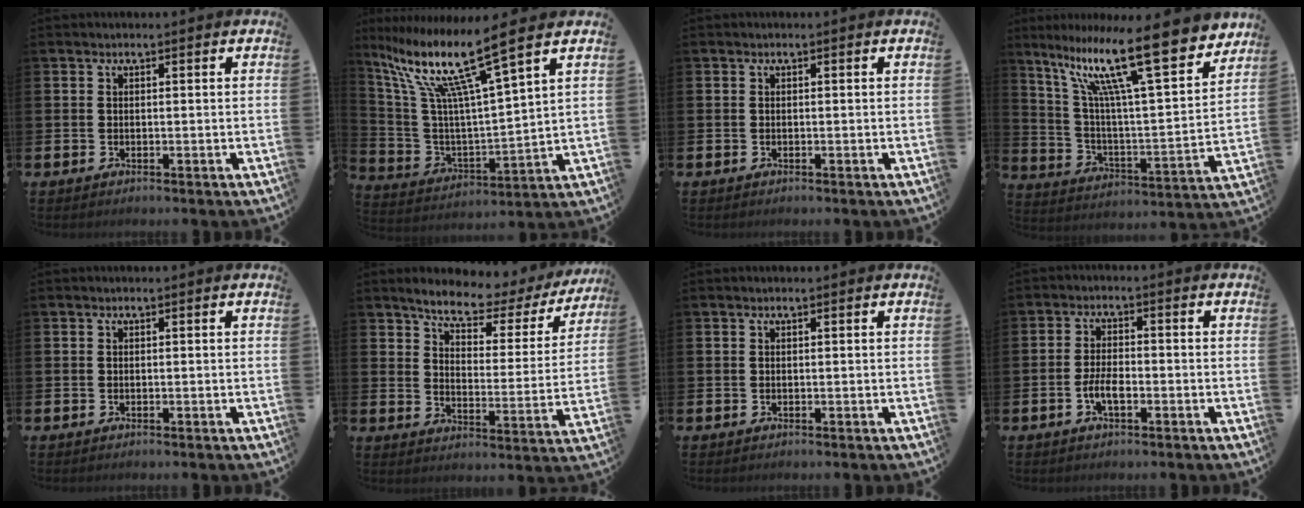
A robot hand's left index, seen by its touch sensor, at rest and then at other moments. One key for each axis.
{"total": 13.0, "fx": 9.5, "fy": 1.1, "fz": 8.8, "tx": -0.198, "ty": -0.053, "tz": 0.152}
{"total": 0.0}
{"total": 17.3, "fx": 12.1, "fy": 3.3, "fz": 11.9, "tx": -0.240, "ty": -0.067, "tz": 0.196}
{"total": 0.0}
{"total": 6.9, "fx": 6.0, "fy": 2.0, "fz": 2.7, "tx": -0.077, "ty": -0.042, "tz": 0.097}
{"total": 0.0}
{"total": 3.3, "fx": -1.2, "fy": 1.4, "fz": 2.8, "tx": -0.055, "ty": 0.002, "tz": -0.024}